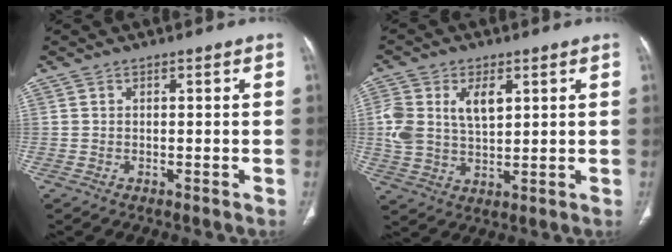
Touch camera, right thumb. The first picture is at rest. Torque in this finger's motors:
{"motor_torque": [0.09, 0.10, 0.33, 0.37, 0.05]}